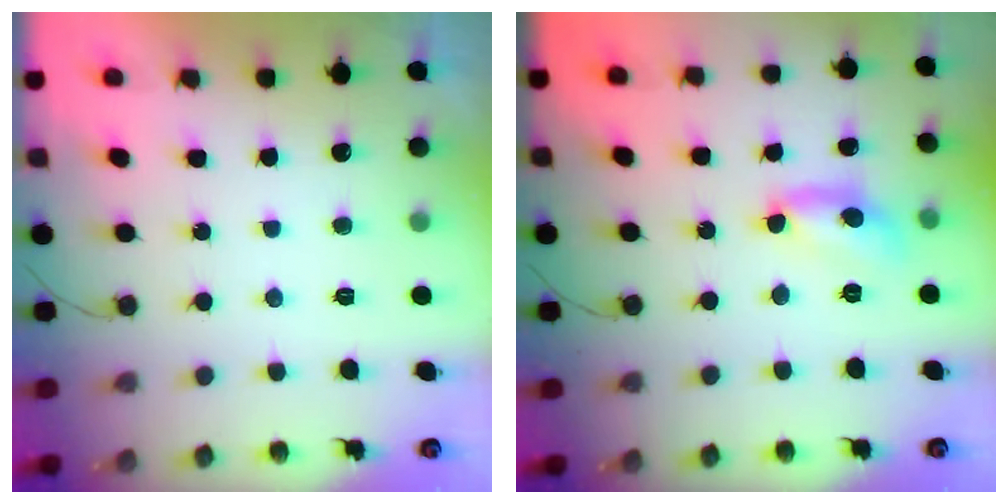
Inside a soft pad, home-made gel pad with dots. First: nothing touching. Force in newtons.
{"total": 9.8, "press": 9.8, "slide": 0.7}